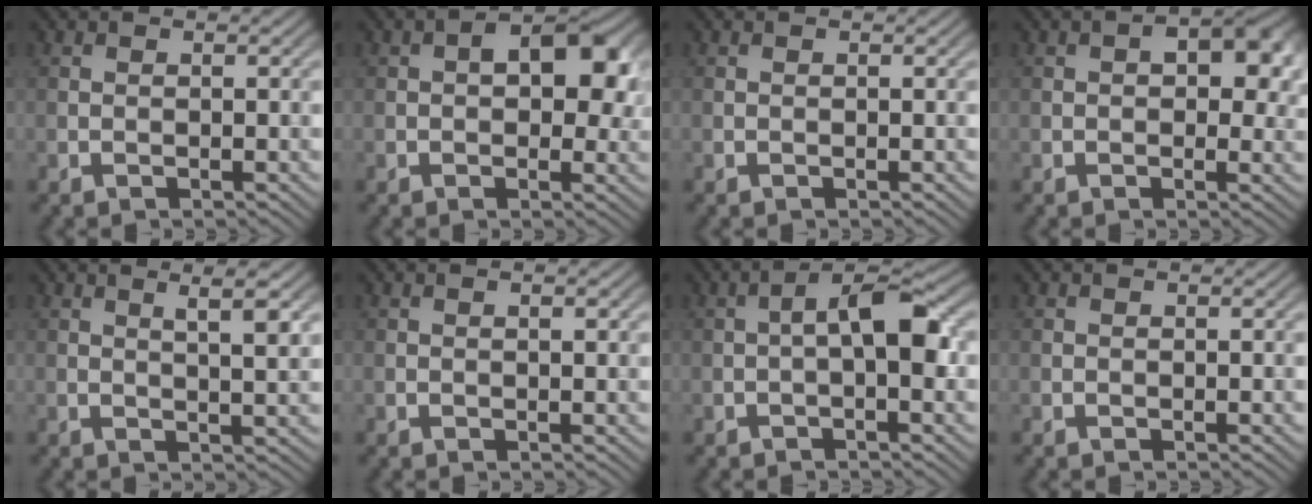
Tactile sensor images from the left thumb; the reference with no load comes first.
{"total": 6.7, "force": [1.1, 4.0, 5.3], "torque": [-0.065, 0.002, 0.012]}
{"total": 0.0}
{"total": 5.7, "force": [1.1, 3.3, 4.5], "torque": [-0.051, -0.003, 0.013]}
{"total": 3.7, "force": [1.8, 0.5, 3.2], "torque": [-0.049, -0.004, 0.035]}
{"total": 0.7, "force": [0.3, 0.1, 0.7], "torque": [-0.009, 0.002, 0.005]}
{"total": 5.3, "force": [-0.3, 1.7, 5.0], "torque": [-0.079, 0.018, -0.013]}
{"total": 0.0}